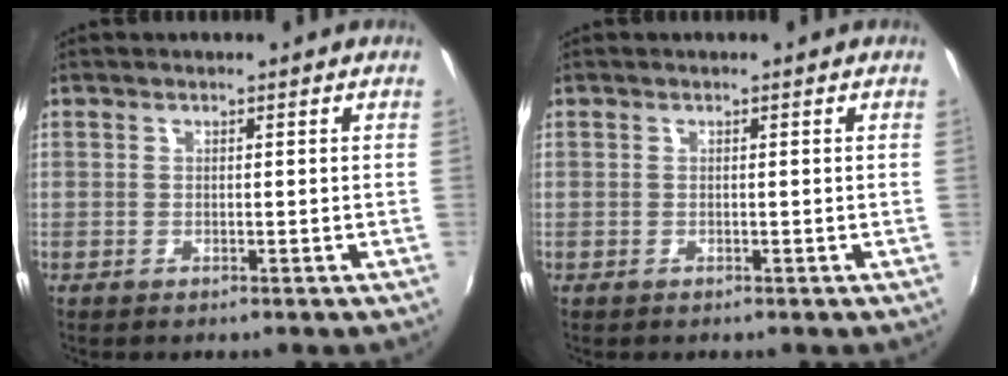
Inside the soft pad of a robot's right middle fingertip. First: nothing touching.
{"total": 0.0}